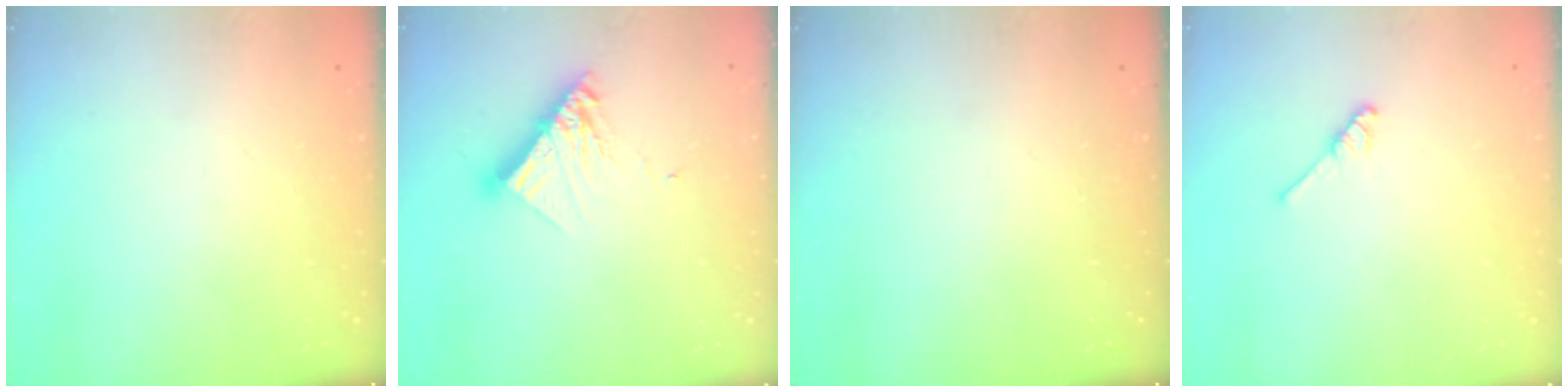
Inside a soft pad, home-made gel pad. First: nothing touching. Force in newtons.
{"total": 10.2, "press": 10.2, "slide": 0.3}
{"total": 0.0}
{"total": 3.7, "press": 3.7, "slide": 0.4}